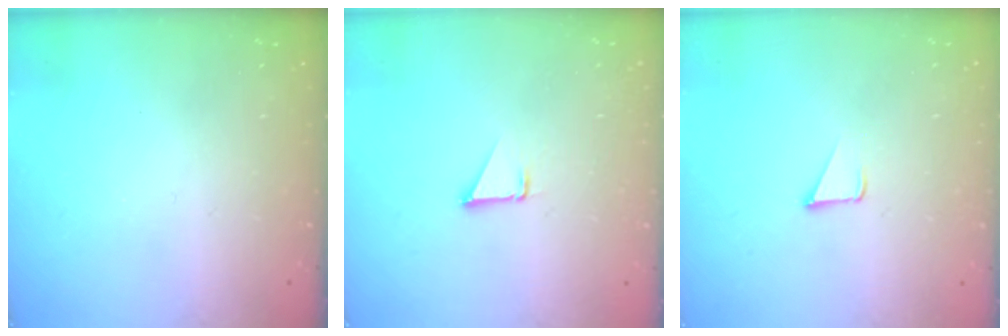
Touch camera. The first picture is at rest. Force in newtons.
{"total": 1.3, "press": 1.3, "slide": 0.1}
{"total": 1.7, "press": 1.7, "slide": 0.1}